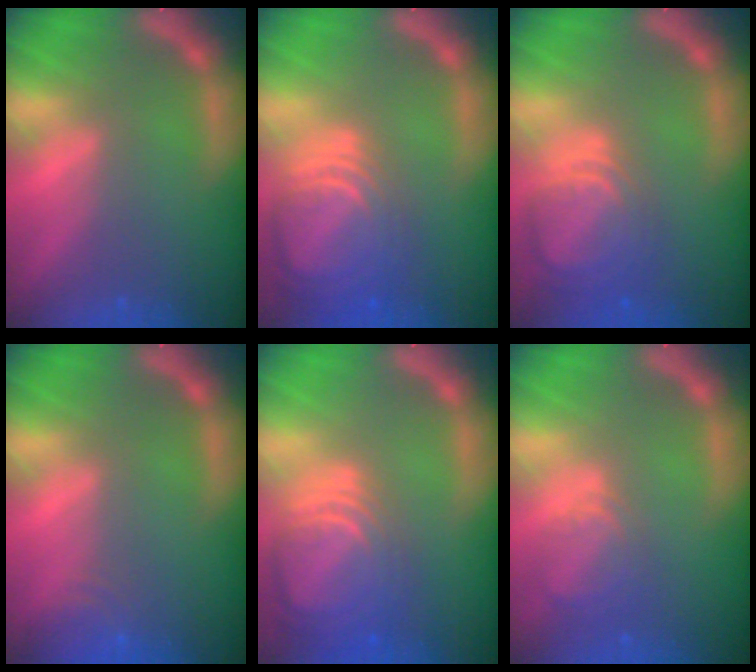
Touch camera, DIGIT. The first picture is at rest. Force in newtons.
{"total": 9.5}
{"total": 6.5}
{"total": 3.0}
{"total": 9.5}
{"total": 3.4}